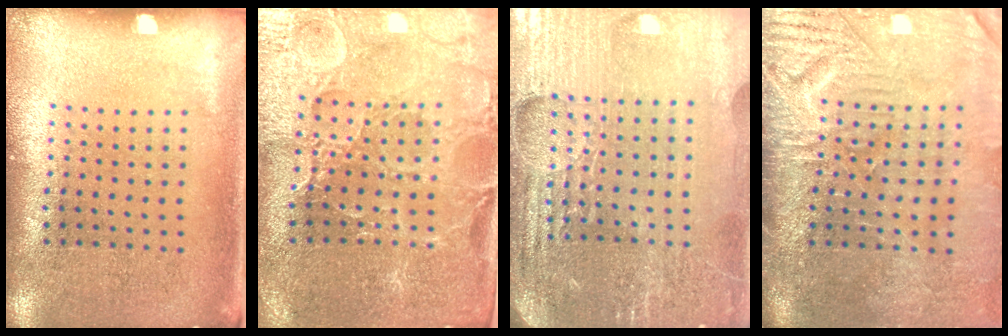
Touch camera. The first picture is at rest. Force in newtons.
{"total": 3.3, "press": 3.3, "slide": 0.5}
{"total": 5.1, "press": 4.8, "slide": 1.9}
{"total": 4.8, "press": 4.1, "slide": 2.5}